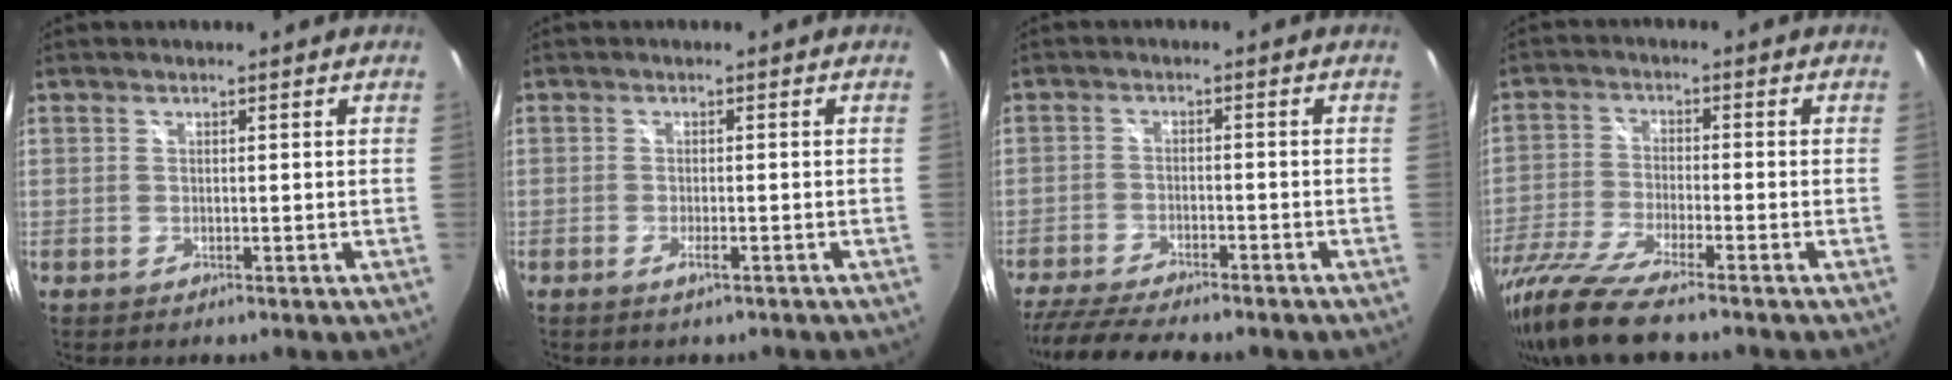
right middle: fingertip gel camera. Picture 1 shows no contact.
{"total": 1.8, "force": [-1.2, 0.4, 1.2], "torque": [-0.025, 0.000, -0.021]}
{"total": 14.2, "force": [-12.0, 2.8, 7.0], "torque": [-0.152, -0.032, -0.190]}
{"total": 11.9, "force": [-9.6, 0.7, 7.1], "torque": [-0.159, -0.037, -0.182]}